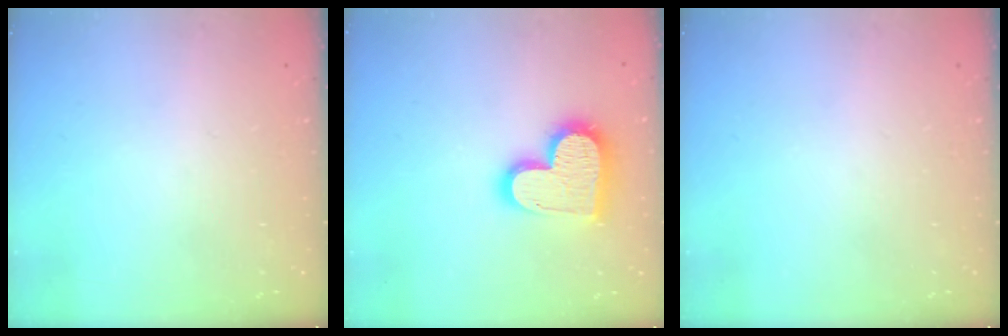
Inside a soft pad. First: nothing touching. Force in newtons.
{"total": 17.4, "press": 17.3, "slide": 1.3}
{"total": 0.0}